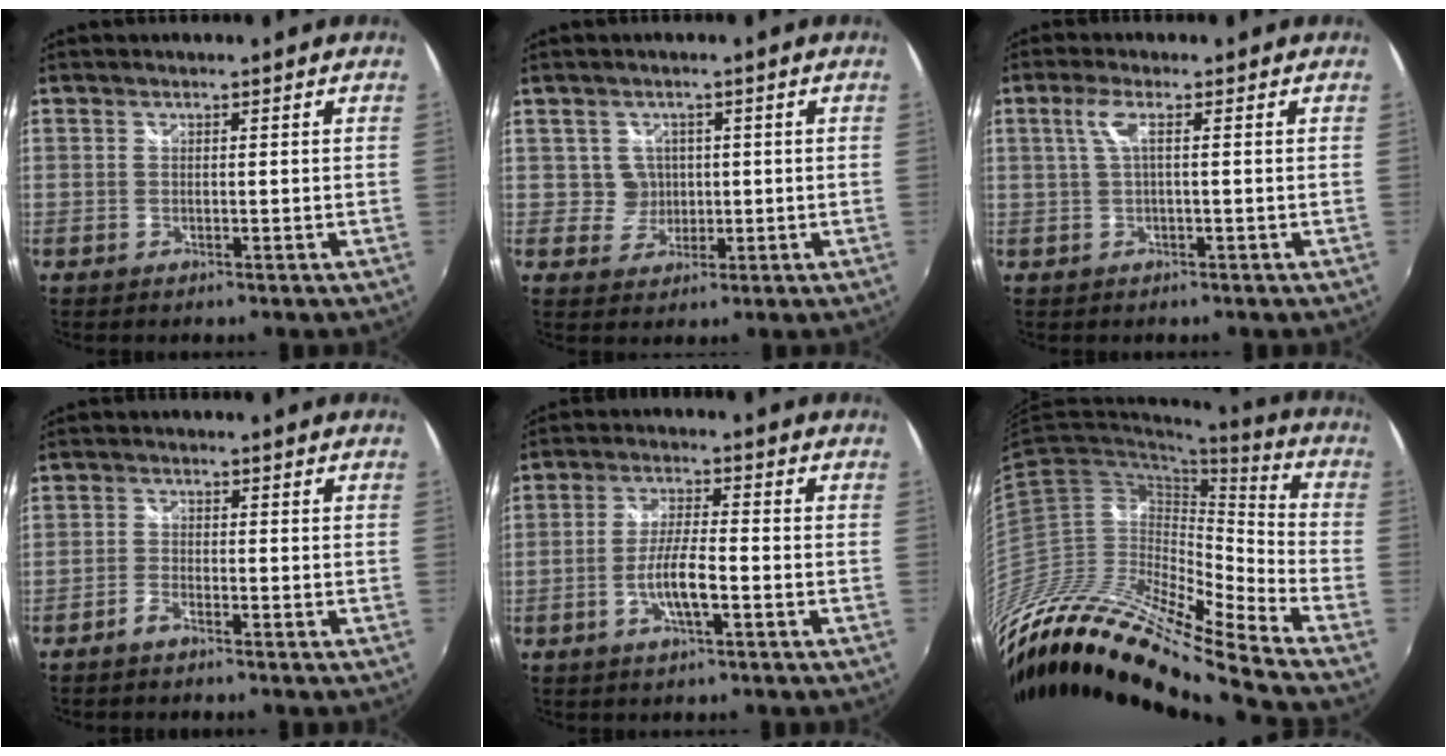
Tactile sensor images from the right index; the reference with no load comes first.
{"total": 3.3, "force": [0.4, 3.3, -0.1], "torque": [0.002, 0.014, 0.009]}
{"total": 2.6, "force": [0.1, -0.1, 2.6], "torque": [-0.052, 0.004, 0.004]}
{"total": 1.9, "force": [-1.7, 0.4, 0.8], "torque": [-0.029, 0.002, -0.039]}
{"total": 5.8, "force": [-2.3, 0.8, 5.3], "torque": [-0.106, 0.003, -0.042]}
{"total": 24.1, "force": [-19.9, 3.1, 13.2], "torque": [-0.240, -0.028, -0.379]}